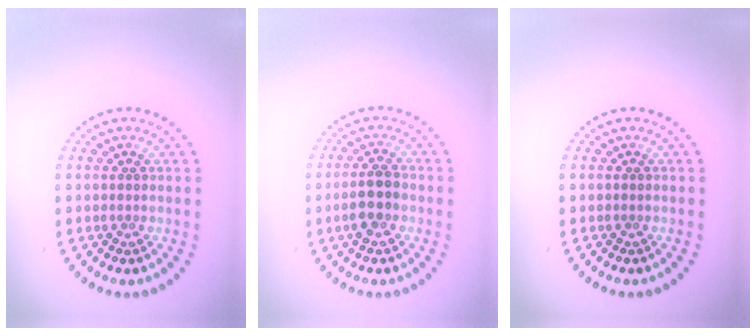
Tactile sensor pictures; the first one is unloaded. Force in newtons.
{"total": 2.8, "press": 2.8, "slide": 0.5}
{"total": 0.0}